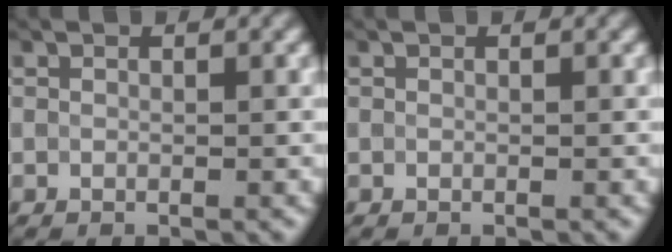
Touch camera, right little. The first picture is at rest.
{"total": 0.0}